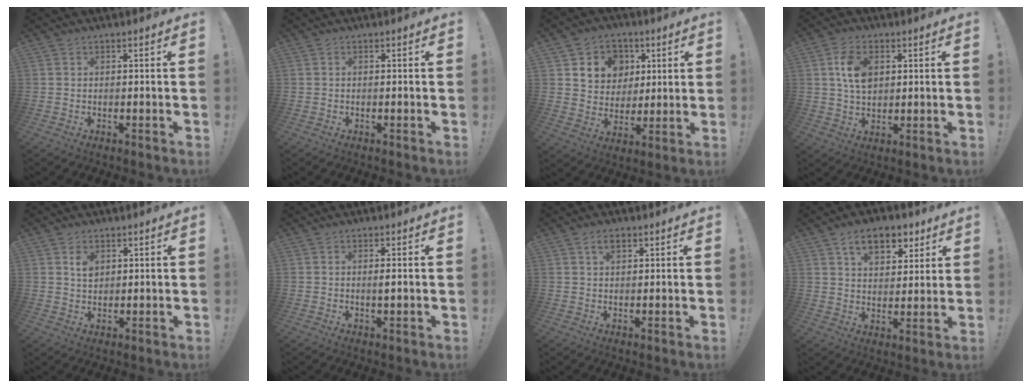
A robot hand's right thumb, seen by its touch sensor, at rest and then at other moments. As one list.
[{"total": 0.0}, {"total": 10.0, "force": [3.5, 9.0, 2.4], "torque": [-0.035, -0.020, 0.073]}, {"total": 8.8, "force": [2.4, 6.0, 6.1], "torque": [-0.110, 0.007, 0.046]}, {"total": 3.7, "force": [1.6, 2.5, 2.2], "torque": [-0.021, -0.009, 0.024]}, {"total": 1.5, "force": [0.3, 0.1, 1.5], "torque": [-0.021, -0.003, 0.002]}, {"total": 3.4, "force": [1.7, 1.8, 2.4], "torque": [-0.040, 0.002, 0.029]}, {"total": 11.6, "force": [6.4, 6.9, 6.8], "torque": [-0.100, -0.019, 0.119]}]